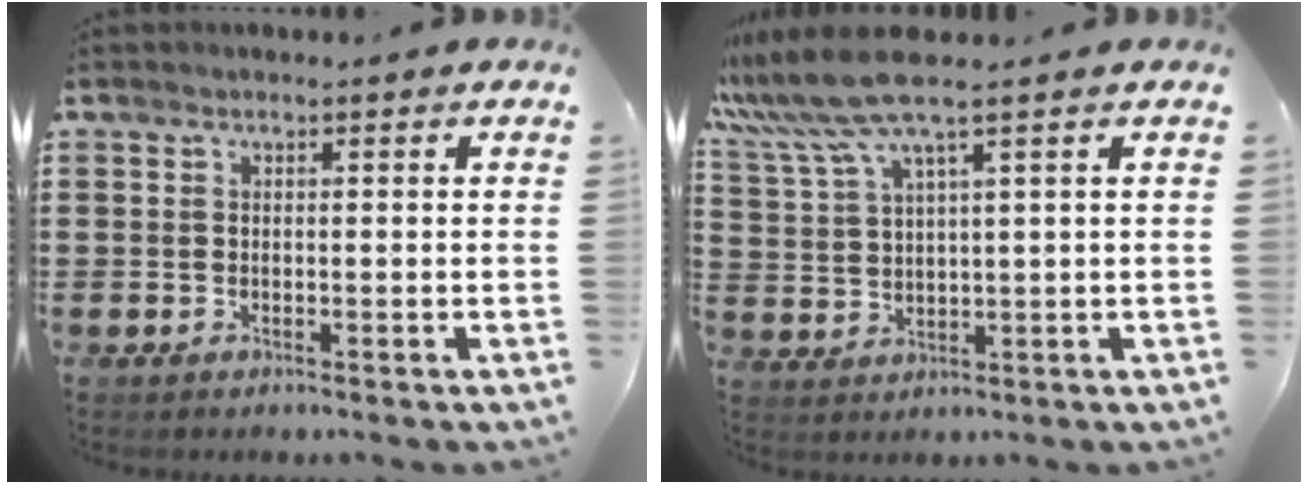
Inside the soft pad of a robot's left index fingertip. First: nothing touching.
{"total": 7.9, "force": [5.5, 0.5, 5.5], "torque": [-0.140, -0.015, 0.095]}